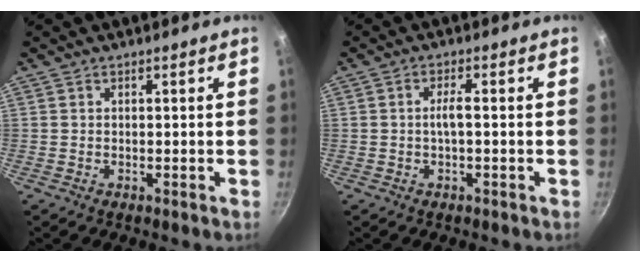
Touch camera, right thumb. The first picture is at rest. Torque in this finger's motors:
{"motor_torque": [-0.15, 0.30, 0.74, 0.33, 0.23]}